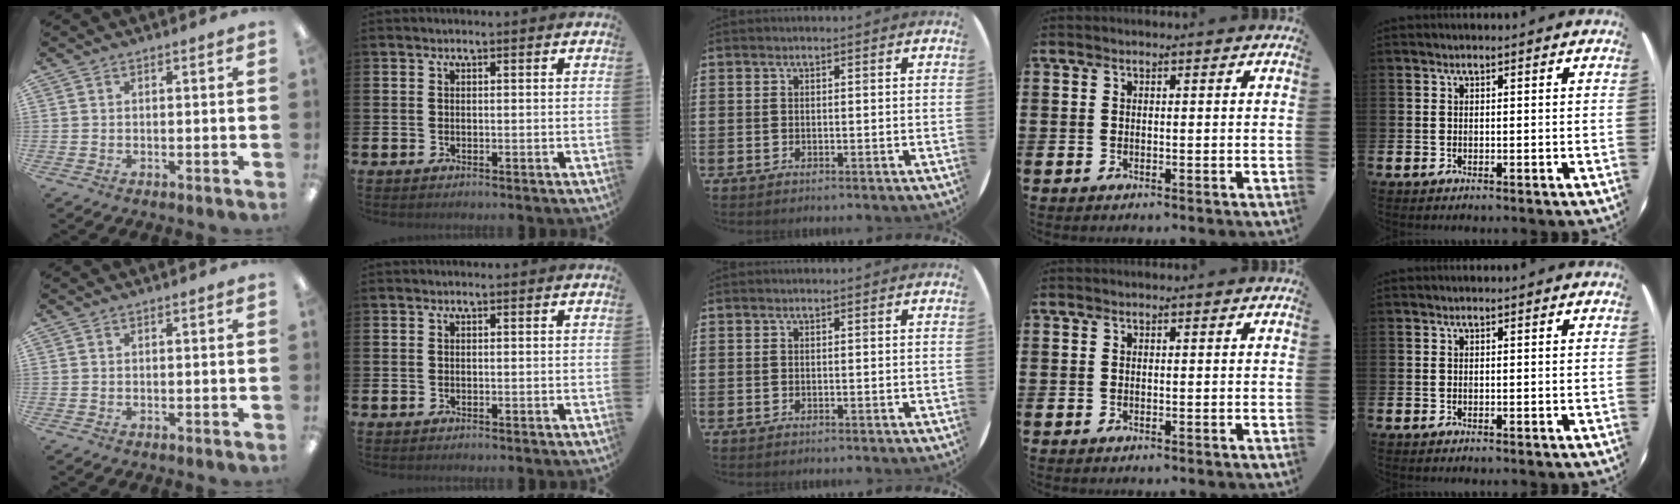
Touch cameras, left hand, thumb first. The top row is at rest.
{}